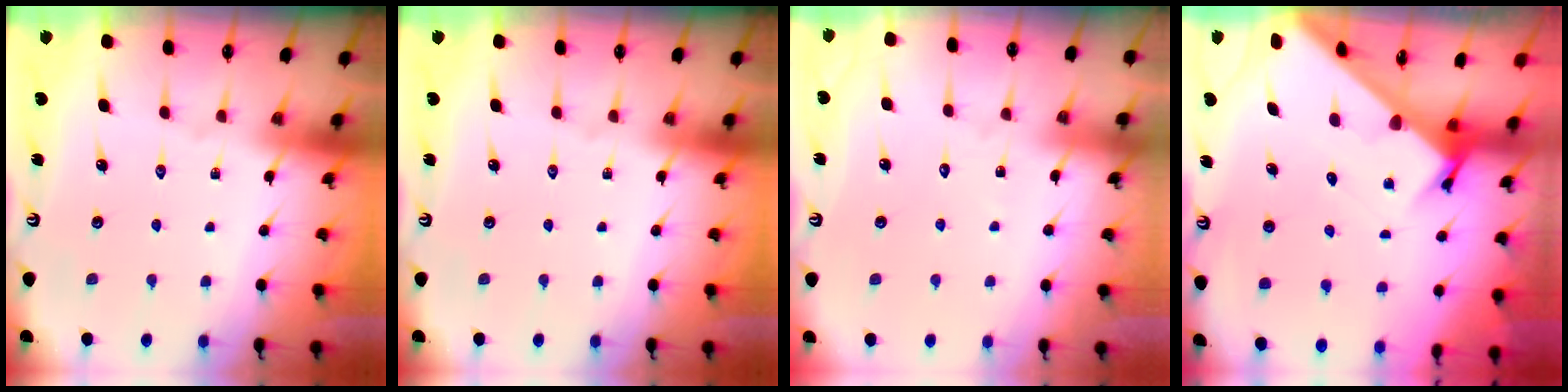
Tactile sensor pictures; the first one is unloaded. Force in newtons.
{"total": 0.0}
{"total": 4.1, "press": 4.1, "slide": 0.4}
{"total": 2.8, "press": 2.8, "slide": 0.3}